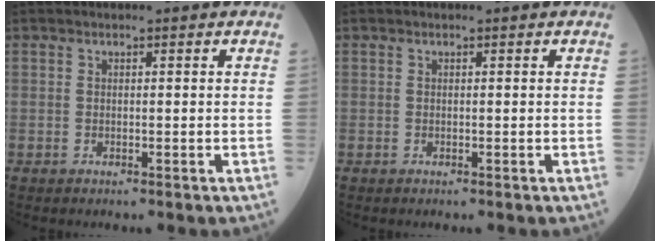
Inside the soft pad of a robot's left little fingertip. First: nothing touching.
{"total": 0.0}